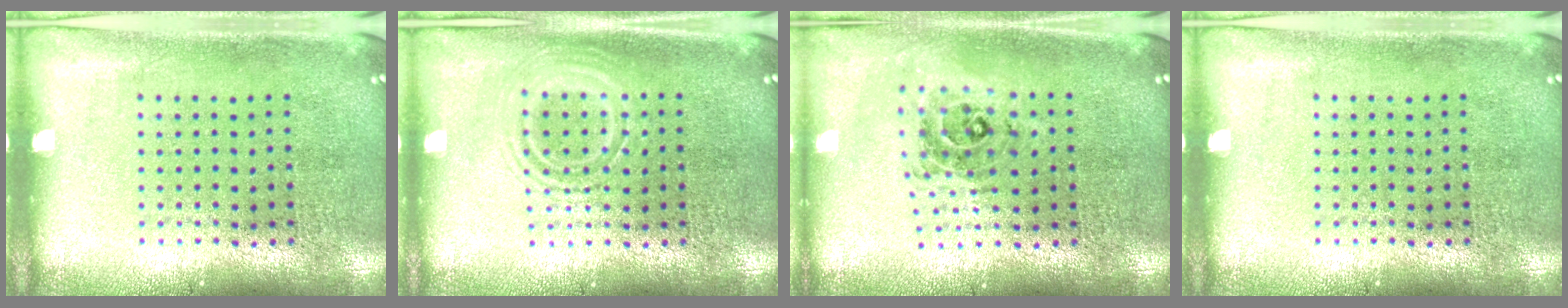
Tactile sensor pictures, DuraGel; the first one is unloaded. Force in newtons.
{"total": 1.1, "press": 1.1, "slide": 0.2}
{"total": 0.7, "press": 0.7, "slide": 0.2}
{"total": 0.0}